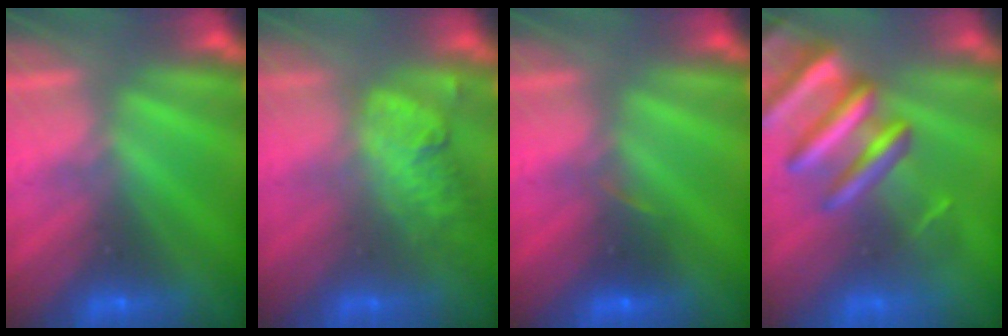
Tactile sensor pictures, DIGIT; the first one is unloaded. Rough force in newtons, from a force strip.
{"total": 2.5}
{"total": 2.6}
{"total": 9.4}